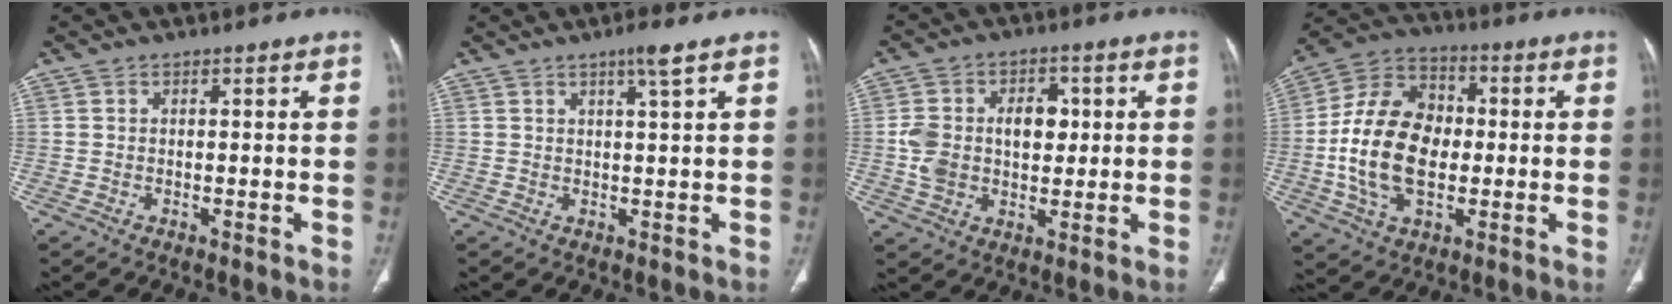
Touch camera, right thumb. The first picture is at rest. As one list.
[{"total": 3.1, "force": [1.8, -0.3, 2.5], "torque": [-0.044, -0.011, 0.033]}, {"total": 11.1, "force": [1.0, 7.9, 7.8], "torque": [-0.113, 0.016, 0.025]}, {"total": 17.8, "force": [-1.4, 11.8, 13.2], "torque": [-0.236, 0.023, -0.023]}]